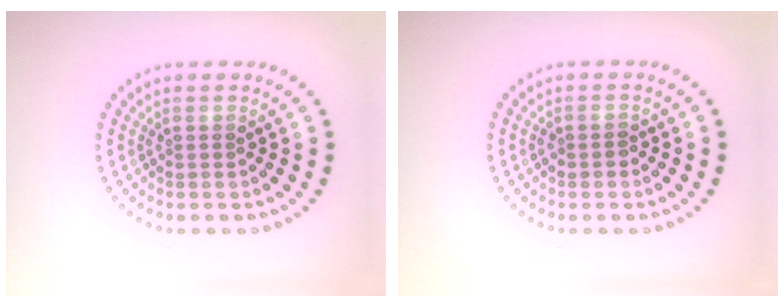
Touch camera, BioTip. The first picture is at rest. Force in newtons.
{"total": 0.9, "press": 0.8, "slide": 0.4}